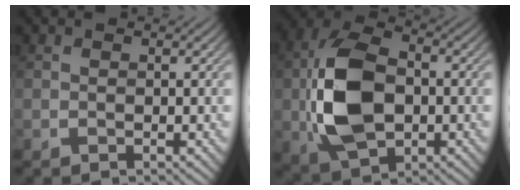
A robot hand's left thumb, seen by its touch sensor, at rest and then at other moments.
{"total": 13.2, "force": [-1.6, 8.3, 10.1], "torque": [-0.241, -0.002, -0.039]}